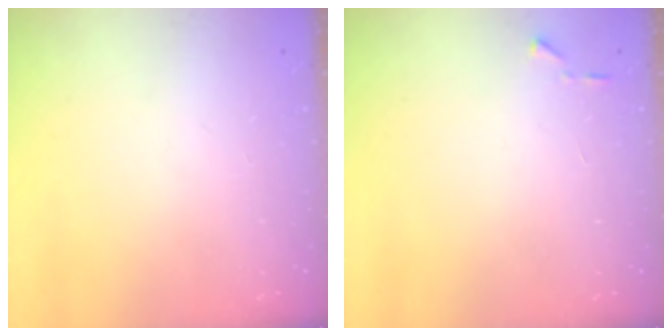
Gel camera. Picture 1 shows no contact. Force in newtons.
{"total": 4.1, "press": 4.0, "slide": 0.5}